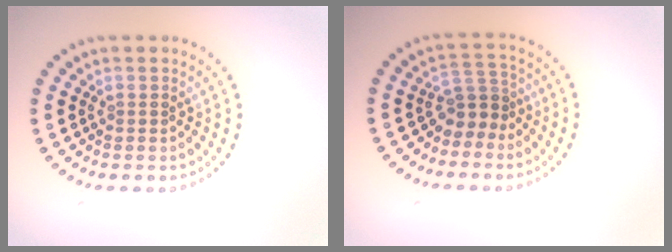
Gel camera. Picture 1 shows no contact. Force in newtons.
{"total": 2.4, "press": 1.8, "slide": 1.6}